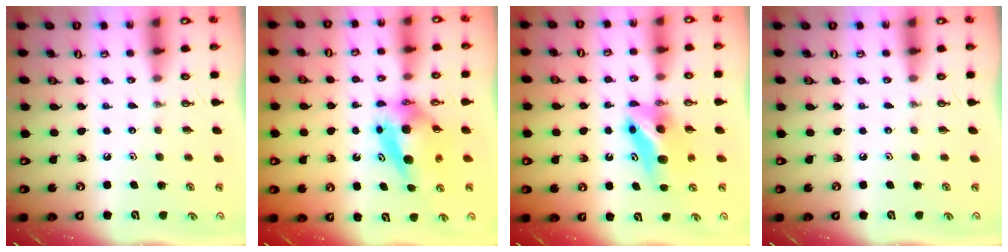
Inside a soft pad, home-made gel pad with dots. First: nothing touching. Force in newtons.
{"total": 6.5, "press": 6.5, "slide": 0.5}
{"total": 7.0, "press": 7.0, "slide": 0.6}
{"total": 0.0}